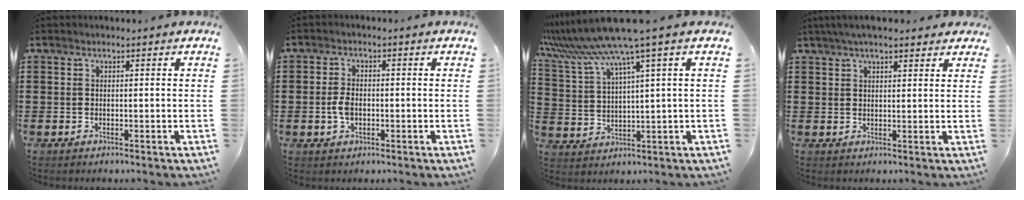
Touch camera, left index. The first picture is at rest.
{"total": 3.4, "force": [-0.5, 2.0, 2.7], "torque": [-0.065, -0.001, -0.012]}
{"total": 8.6, "force": [6.1, -0.6, 6.0], "torque": [-0.154, -0.042, 0.096]}
{"total": 4.3, "force": [3.5, 0.9, 2.4], "torque": [-0.054, 0.005, 0.063]}